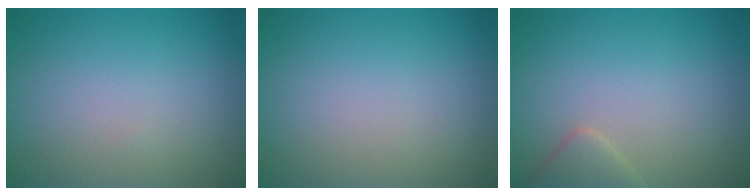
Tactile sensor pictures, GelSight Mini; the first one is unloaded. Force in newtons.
{"total": 0.0}
{"total": 1.8, "press": 1.8, "slide": 0.2}